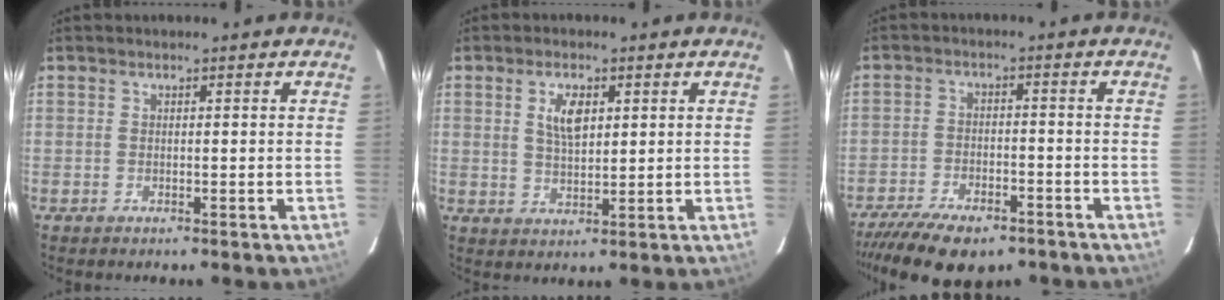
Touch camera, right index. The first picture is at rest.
{"total": 5.3, "force": [1.8, 2.6, 4.3], "torque": [-0.076, 0.005, 0.036]}
{"total": 15.2, "force": [-11.3, 6.1, 8.0], "torque": [-0.181, -0.029, -0.178]}